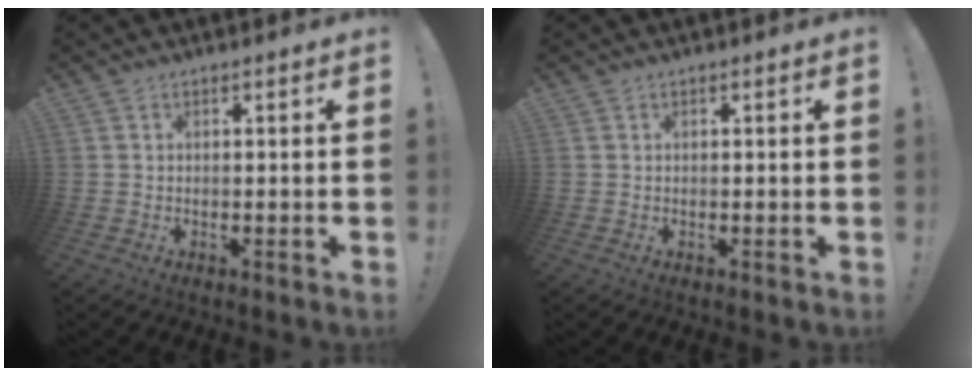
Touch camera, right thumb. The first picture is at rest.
{"total": 0.0}